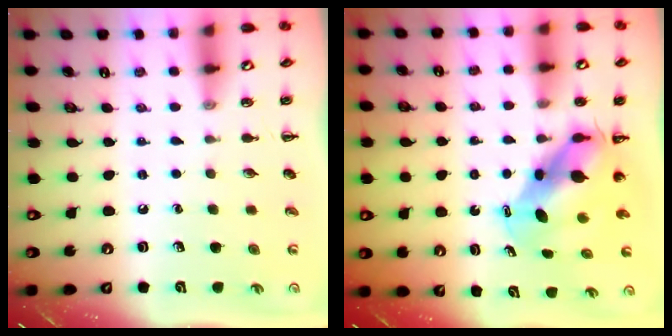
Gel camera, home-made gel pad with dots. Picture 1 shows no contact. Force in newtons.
{"total": 6.9, "press": 6.6, "slide": 2.0}